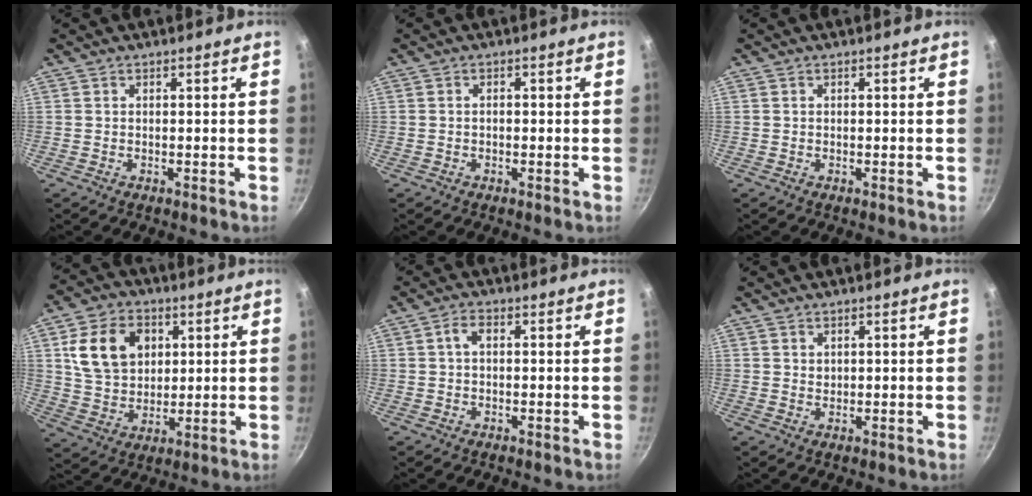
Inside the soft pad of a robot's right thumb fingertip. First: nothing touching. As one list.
[{"total": 0.9, "force": [-0.2, 0.5, 0.7], "torque": [-0.009, 0.005, -0.005]}, {"total": 0.0}, {"total": 13.8, "force": [4.1, 10.5, 8.0], "torque": [-0.110, -0.005, 0.075]}, {"total": 2.3, "force": [0.2, 1.3, 1.9], "torque": [-0.030, 0.008, 0.000]}, {"total": 1.0, "force": [0.6, 0.8, 0.4], "torque": [0.002, -0.004, 0.009]}]